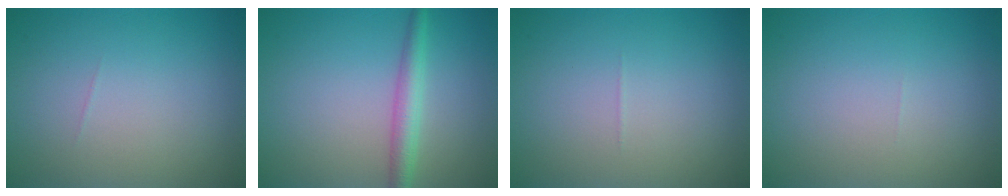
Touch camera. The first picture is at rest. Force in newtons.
{"total": 2.7, "press": 2.7, "slide": 0.1}
{"total": 0.0}
{"total": 0.0}